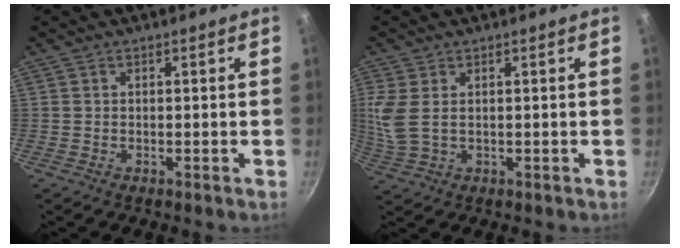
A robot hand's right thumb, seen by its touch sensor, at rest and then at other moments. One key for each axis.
{"total": 6.0, "fx": 1.2, "fy": 3.3, "fz": 4.9, "tx": -0.110, "ty": -0.001, "tz": 0.031}